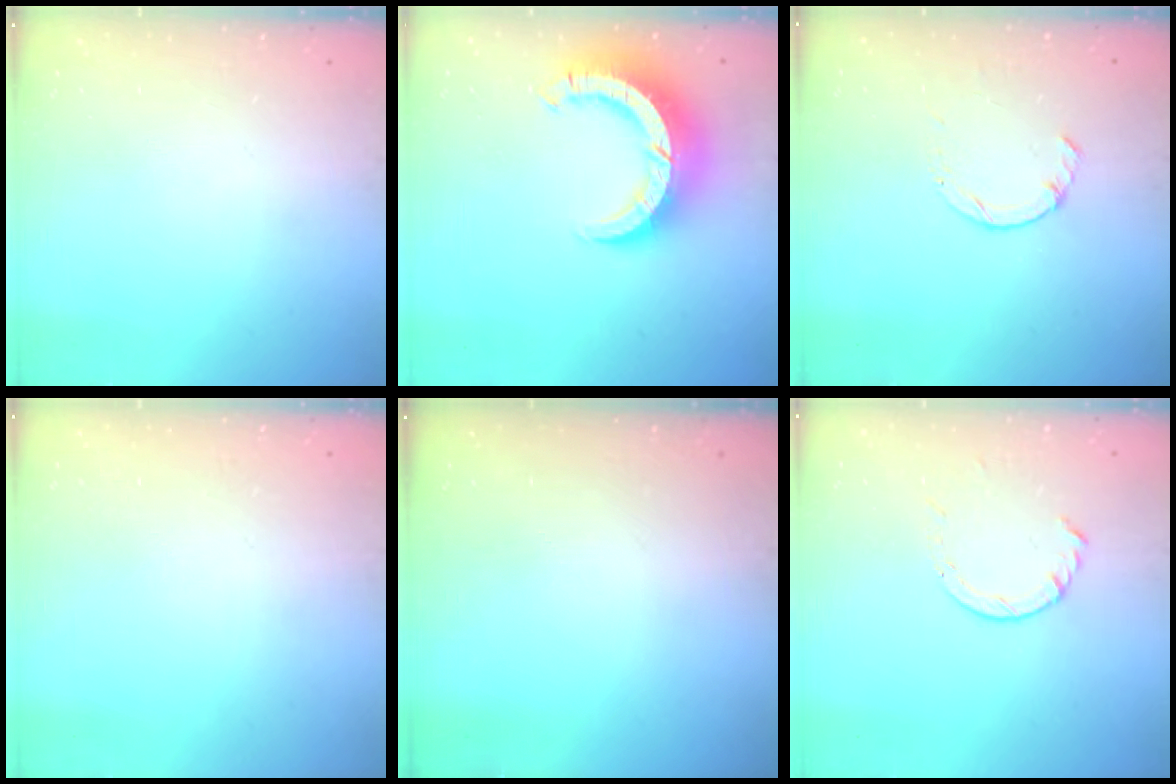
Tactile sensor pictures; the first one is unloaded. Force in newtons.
{"total": 12.6, "press": 12.6, "slide": 1.4}
{"total": 1.0, "press": 1.0, "slide": 0.3}
{"total": 2.6, "press": 2.6, "slide": 0.2}
{"total": 0.0}
{"total": 3.5, "press": 3.5, "slide": 0.4}